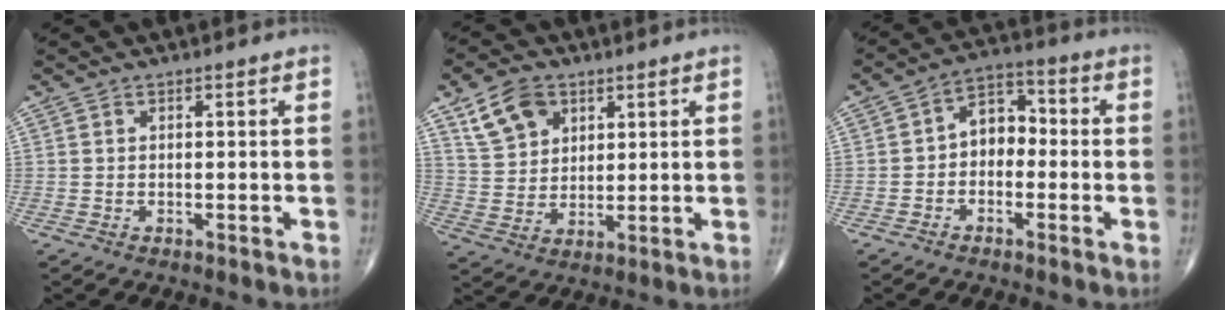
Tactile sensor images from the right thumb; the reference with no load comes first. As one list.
[{"total": 9.3, "force": [4.9, 6.4, 4.6], "torque": [-0.065, -0.018, 0.098]}, {"total": 6.8, "force": [-0.9, 5.0, 4.6], "torque": [-0.042, 0.032, -0.034]}]